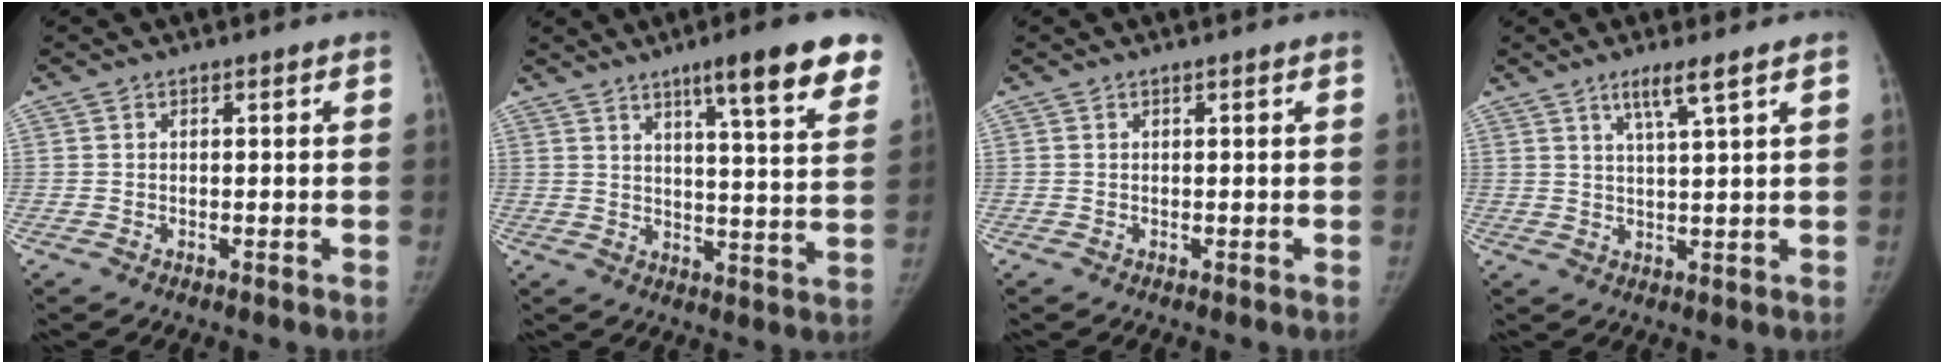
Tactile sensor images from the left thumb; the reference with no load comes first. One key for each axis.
{"total": 15.3, "fx": 9.7, "fy": 2.2, "fz": 11.5, "tx": -0.130, "ty": -0.045, "tz": 0.127}
{"total": 0.0}
{"total": 4.6, "fx": 2.8, "fy": -0.2, "fz": 3.6, "tx": -0.072, "ty": -0.018, "tz": 0.056}